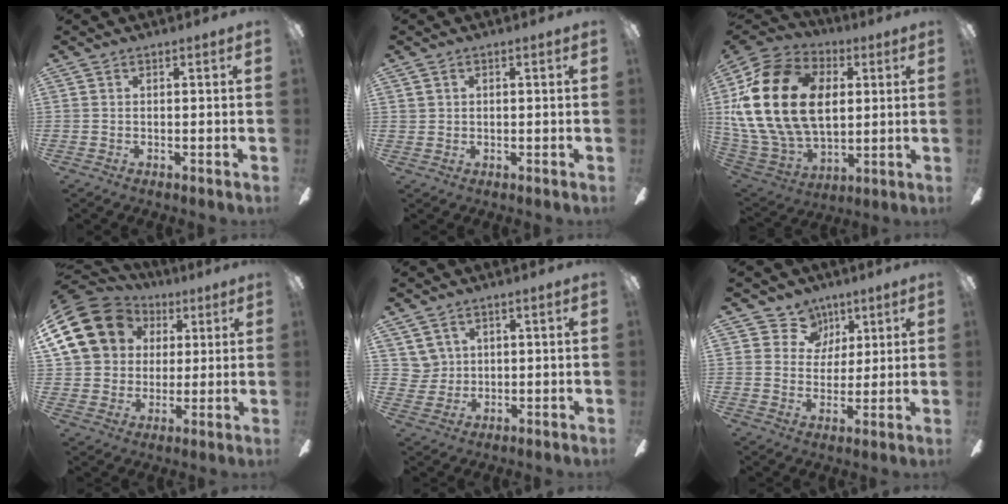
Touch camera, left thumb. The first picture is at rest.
{"total": 0.8, "force": [0.4, 0.7, 0.0], "torque": [-0.001, 0.003, 0.007]}
{"total": 25.8, "force": [3.9, 18.2, 17.8], "torque": [-0.394, 0.000, 0.074]}
{"total": 18.4, "force": [6.5, 15.5, 7.6], "torque": [-0.165, -0.020, 0.128]}
{"total": 4.2, "force": [2.3, 3.4, -0.1], "torque": [-0.008, -0.001, 0.044]}
{"total": 7.6, "force": [4.3, 6.2, 0.6], "torque": [-0.024, -0.021, 0.081]}